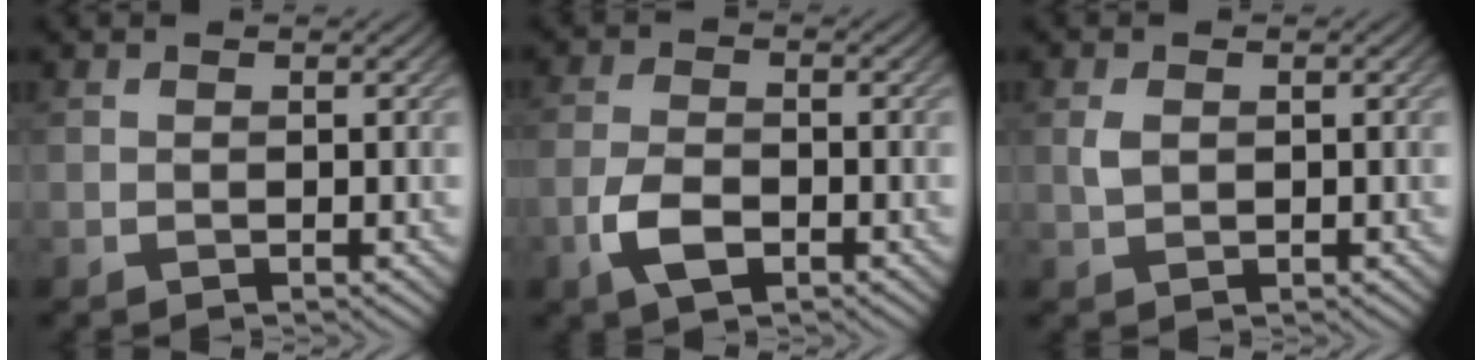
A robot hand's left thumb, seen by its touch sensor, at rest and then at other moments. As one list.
[{"total": 4.7, "force": [-2.4, 2.3, 3.3], "torque": [-0.077, -0.003, -0.056]}, {"total": 1.7, "force": [0.2, 1.0, 1.3], "torque": [-0.033, 0.001, 0.005]}]